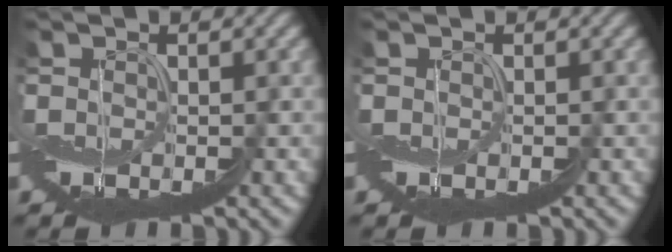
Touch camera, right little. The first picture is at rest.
{"total": 0.0}